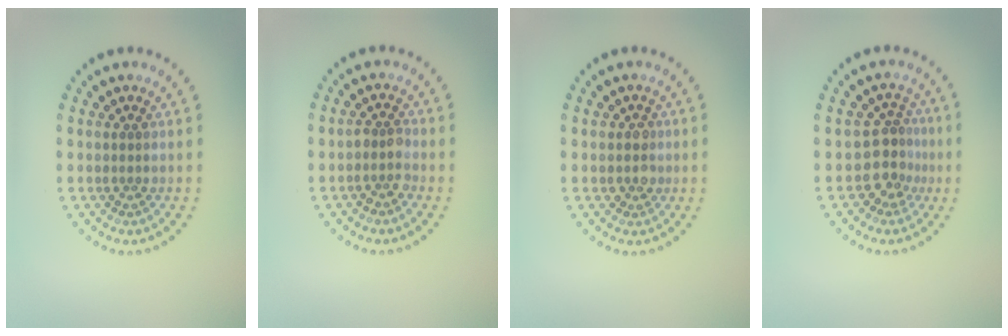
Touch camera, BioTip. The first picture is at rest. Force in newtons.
{"total": 1.6, "press": 1.4, "slide": 0.7}
{"total": 1.7, "press": 1.6, "slide": 0.7}
{"total": 2.9, "press": 2.1, "slide": 2.0}